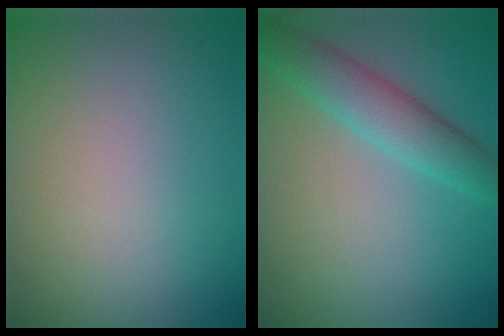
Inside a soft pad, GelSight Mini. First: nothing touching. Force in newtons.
{"total": 4.1, "press": 4.1, "slide": 0.1}